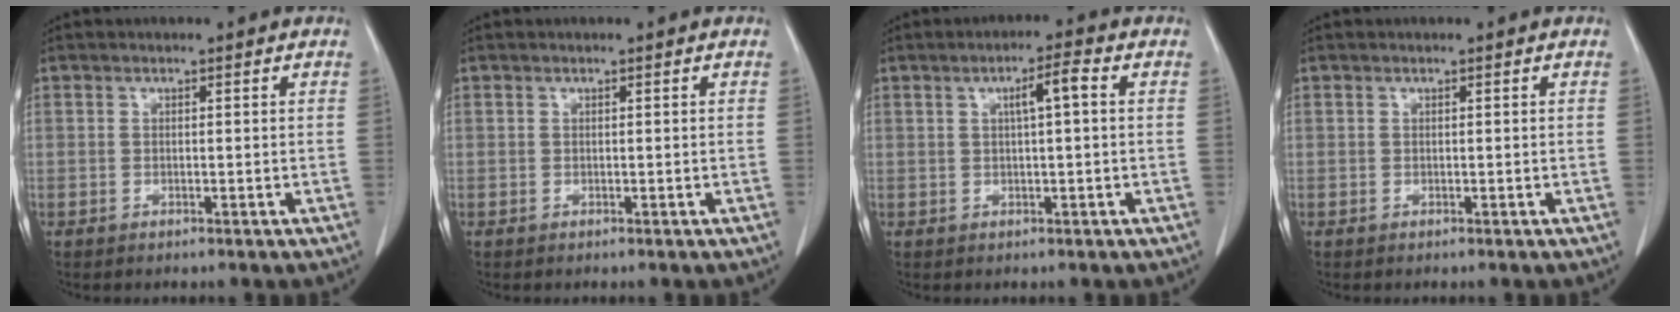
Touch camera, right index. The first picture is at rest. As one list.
[{"total": 0.0}, {"total": 3.6, "force": [0.8, 0.2, 3.5], "torque": [-0.059, 0.007, 0.012]}, {"total": 0.0}]